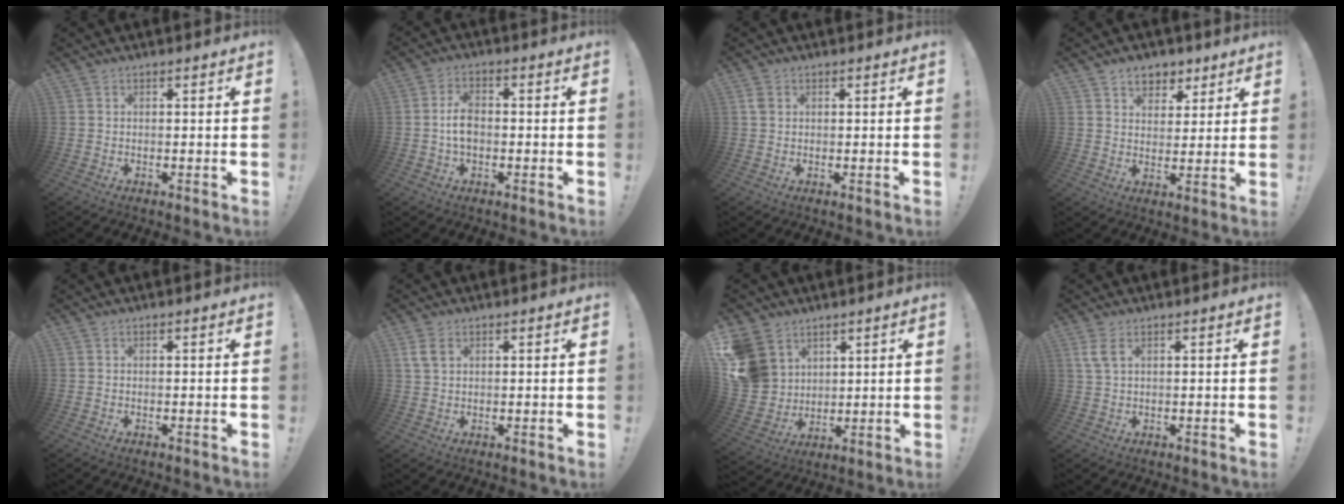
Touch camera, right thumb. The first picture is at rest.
{"total": 5.8, "force": [-0.8, 3.6, 4.5], "torque": [-0.074, 0.010, -0.014]}
{"total": 2.0, "force": [0.8, 1.4, 1.1], "torque": [-0.014, 0.001, 0.015]}
{"total": 7.4, "force": [4.7, 5.5, 1.6], "torque": [-0.012, -0.031, 0.090]}
{"total": 0.0}
{"total": 4.1, "force": [1.8, 2.3, 2.9], "torque": [-0.050, 0.000, 0.035]}
{"total": 11.9, "force": [5.6, 9.8, 3.9], "torque": [-0.085, -0.030, 0.121]}
{"total": 3.8, "force": [1.7, 1.2, 3.1], "torque": [-0.055, -0.002, 0.031]}